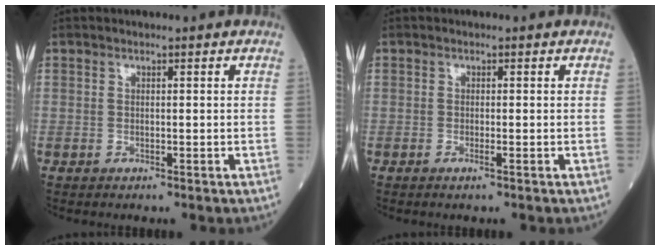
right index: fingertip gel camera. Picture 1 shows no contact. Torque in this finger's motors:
{"motor_torque": [-0.07, 0.07, -0.03, -0.01]}